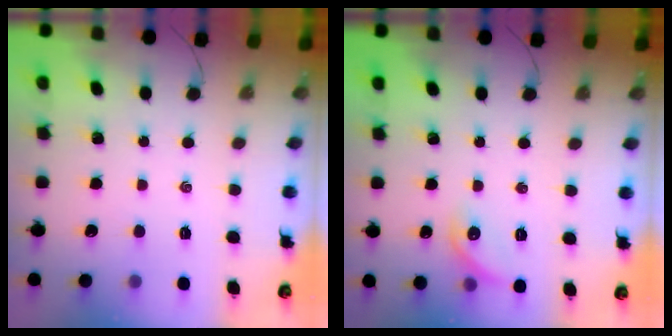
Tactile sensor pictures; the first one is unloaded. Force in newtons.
{"total": 7.8, "press": 7.8, "slide": 0.5}